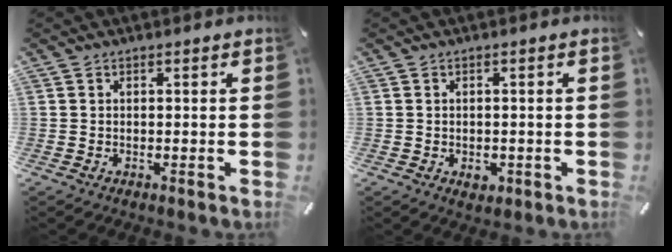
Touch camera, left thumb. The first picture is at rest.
{"total": 2.4, "force": [-0.7, 1.8, 1.3], "torque": [-0.023, 0.003, -0.013]}